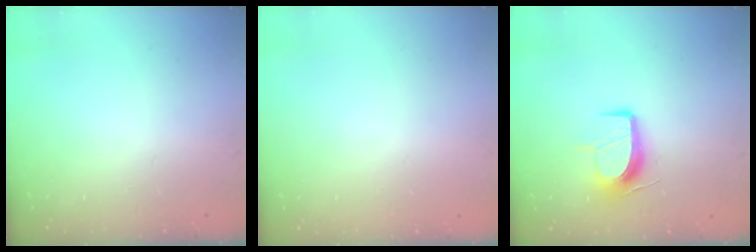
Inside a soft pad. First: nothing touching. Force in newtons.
{"total": 0.0}
{"total": 10.3, "press": 10.3, "slide": 0.6}